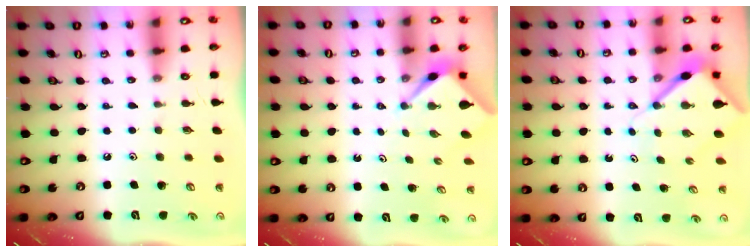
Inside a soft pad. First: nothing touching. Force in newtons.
{"total": 2.6, "press": 2.6, "slide": 0.3}
{"total": 7.4, "press": 7.4, "slide": 0.7}